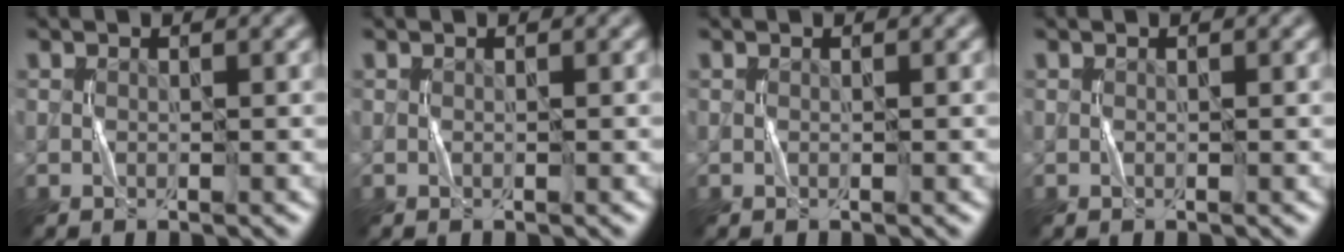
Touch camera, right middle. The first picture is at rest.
{"total": 0.0}
{"total": 0.0}
{"total": 0.0}